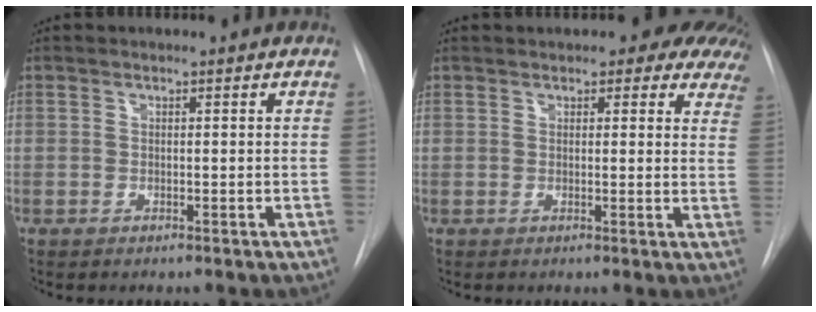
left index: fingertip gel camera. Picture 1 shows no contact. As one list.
[{"total": 9.7, "force": [8.2, 3.7, 3.6], "torque": [-0.002, -0.012, 0.070]}]